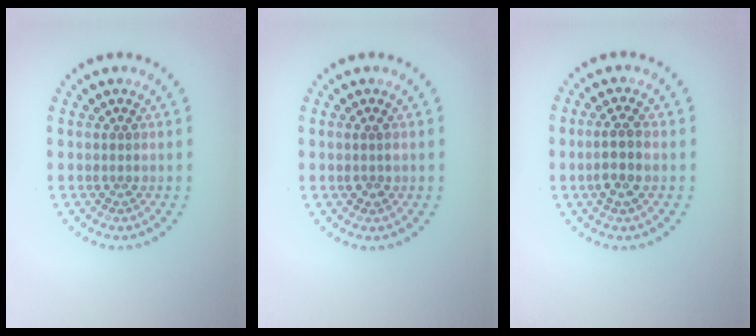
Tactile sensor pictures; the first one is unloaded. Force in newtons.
{"total": 1.0, "press": 0.9, "slide": 0.4}
{"total": 2.6, "press": 2.4, "slide": 1.0}